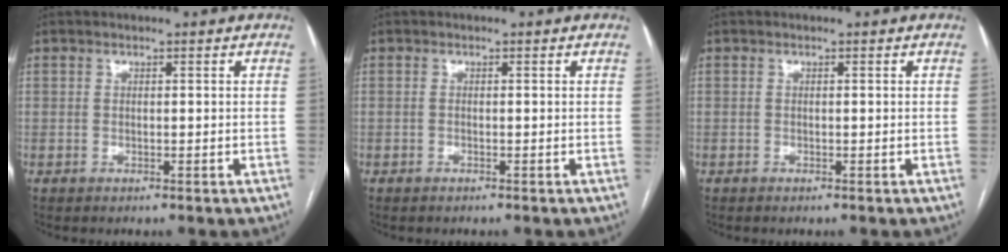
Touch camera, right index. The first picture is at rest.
{"total": 0.0}
{"total": 0.0}